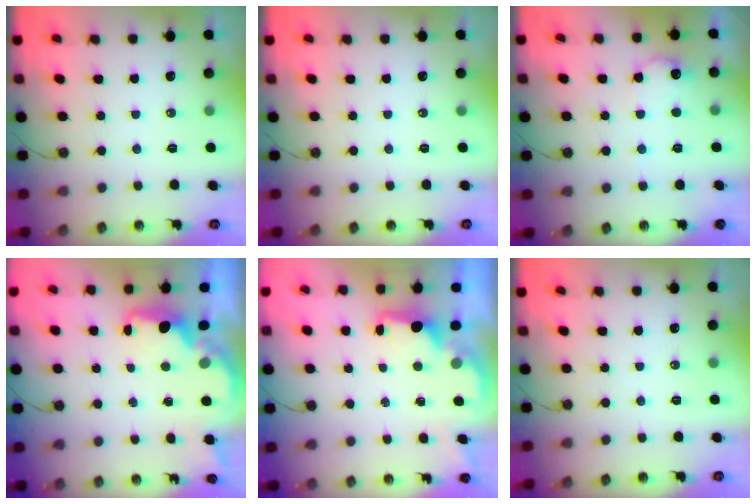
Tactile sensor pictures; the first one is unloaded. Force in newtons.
{"total": 0.0}
{"total": 8.2, "press": 8.1, "slide": 0.5}
{"total": 2.0, "press": 1.9, "slide": 0.8}
{"total": 1.9, "press": 1.7, "slide": 0.8}
{"total": 0.0}